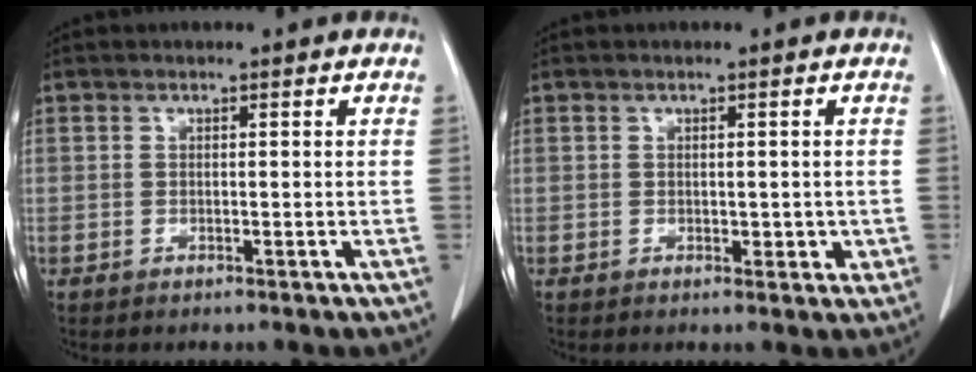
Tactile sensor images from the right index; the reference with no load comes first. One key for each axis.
{"total": 2.1, "fx": -0.1, "fy": 1.4, "fz": 1.6, "tx": -0.015, "ty": 0.002, "tz": 0.002}